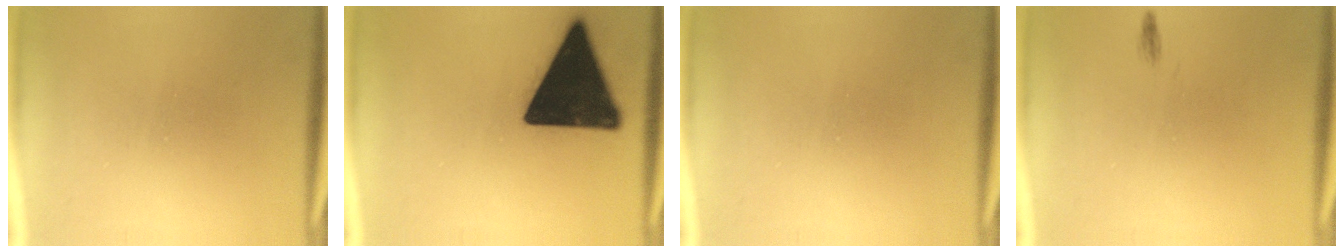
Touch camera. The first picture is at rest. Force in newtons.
{"total": 19.0}
{"total": 0.0}
{"total": 0.5}